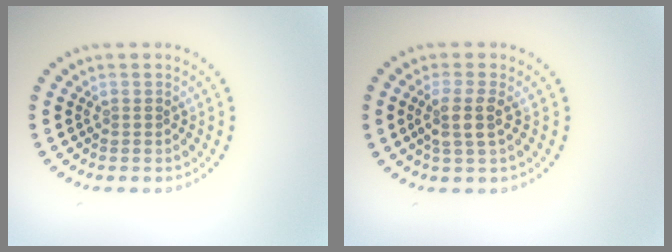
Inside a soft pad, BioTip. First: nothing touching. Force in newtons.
{"total": 2.4, "press": 2.0, "slide": 1.2}